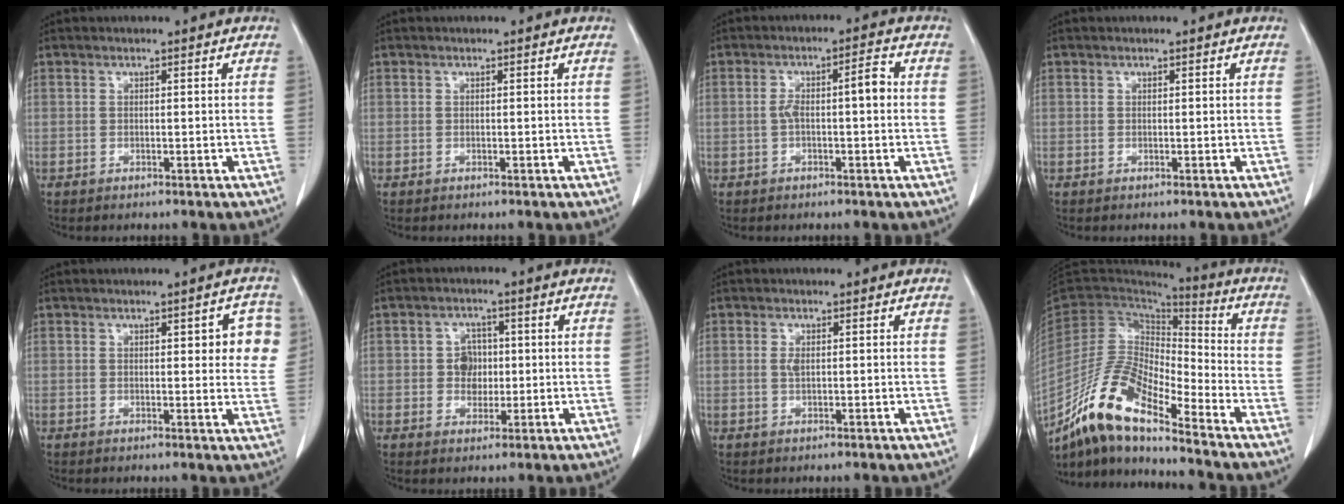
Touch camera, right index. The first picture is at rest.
{"total": 0.0}
{"total": 4.8, "force": [-0.4, 0.9, 4.7], "torque": [-0.081, 0.025, -0.004]}
{"total": 0.0}
{"total": 5.4, "force": [1.6, 1.8, 4.8], "torque": [-0.045, 0.006, 0.016]}
{"total": 3.7, "force": [-0.1, 3.2, 1.9], "torque": [-0.025, 0.009, 0.000]}
{"total": 1.1, "force": [0.0, 0.4, 1.0], "torque": [-0.024, 0.000, 0.001]}
{"total": 14.6, "force": [-11.1, 2.8, 9.0], "torque": [-0.181, 0.002, -0.207]}